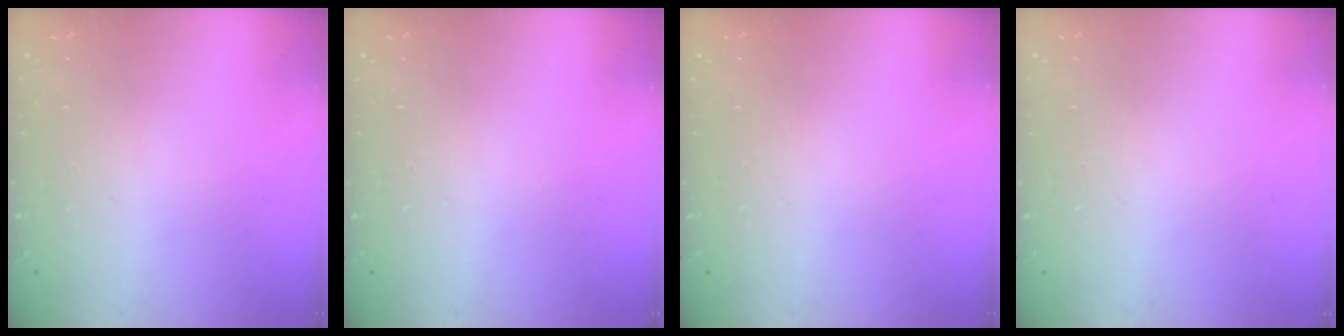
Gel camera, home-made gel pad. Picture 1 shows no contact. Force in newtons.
{"total": 0.0}
{"total": 0.0}
{"total": 0.0}